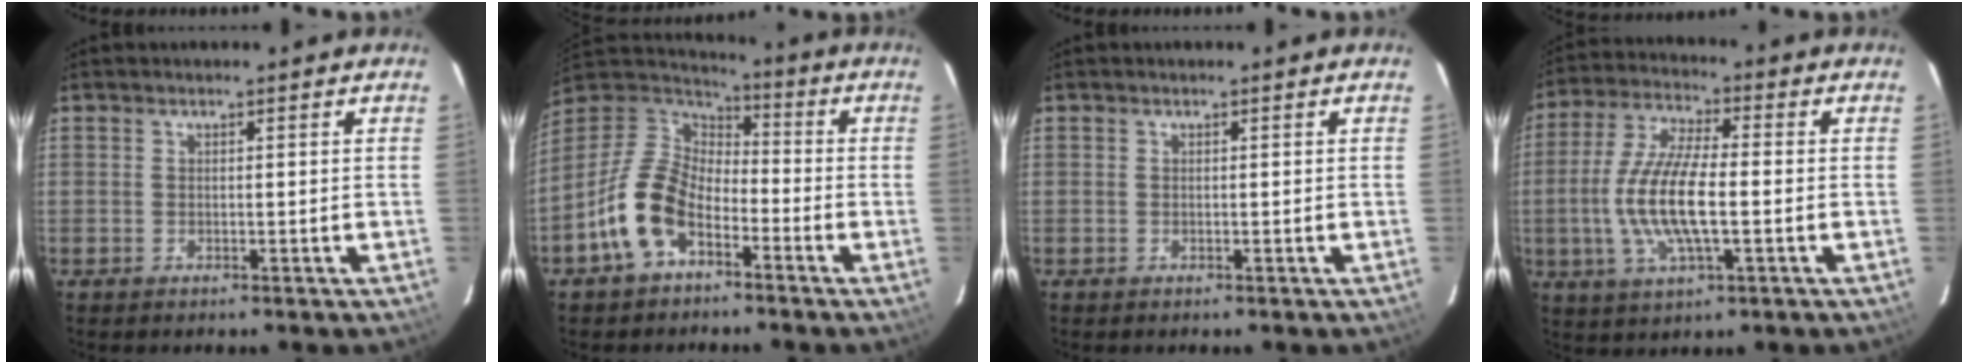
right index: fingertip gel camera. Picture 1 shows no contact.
{"total": 13.2, "force": [-6.2, 8.2, 8.4], "torque": [-0.175, 0.012, -0.123]}
{"total": 0.0}
{"total": 13.5, "force": [-1.9, 4.1, 12.7], "torque": [-0.264, -0.002, -0.039]}